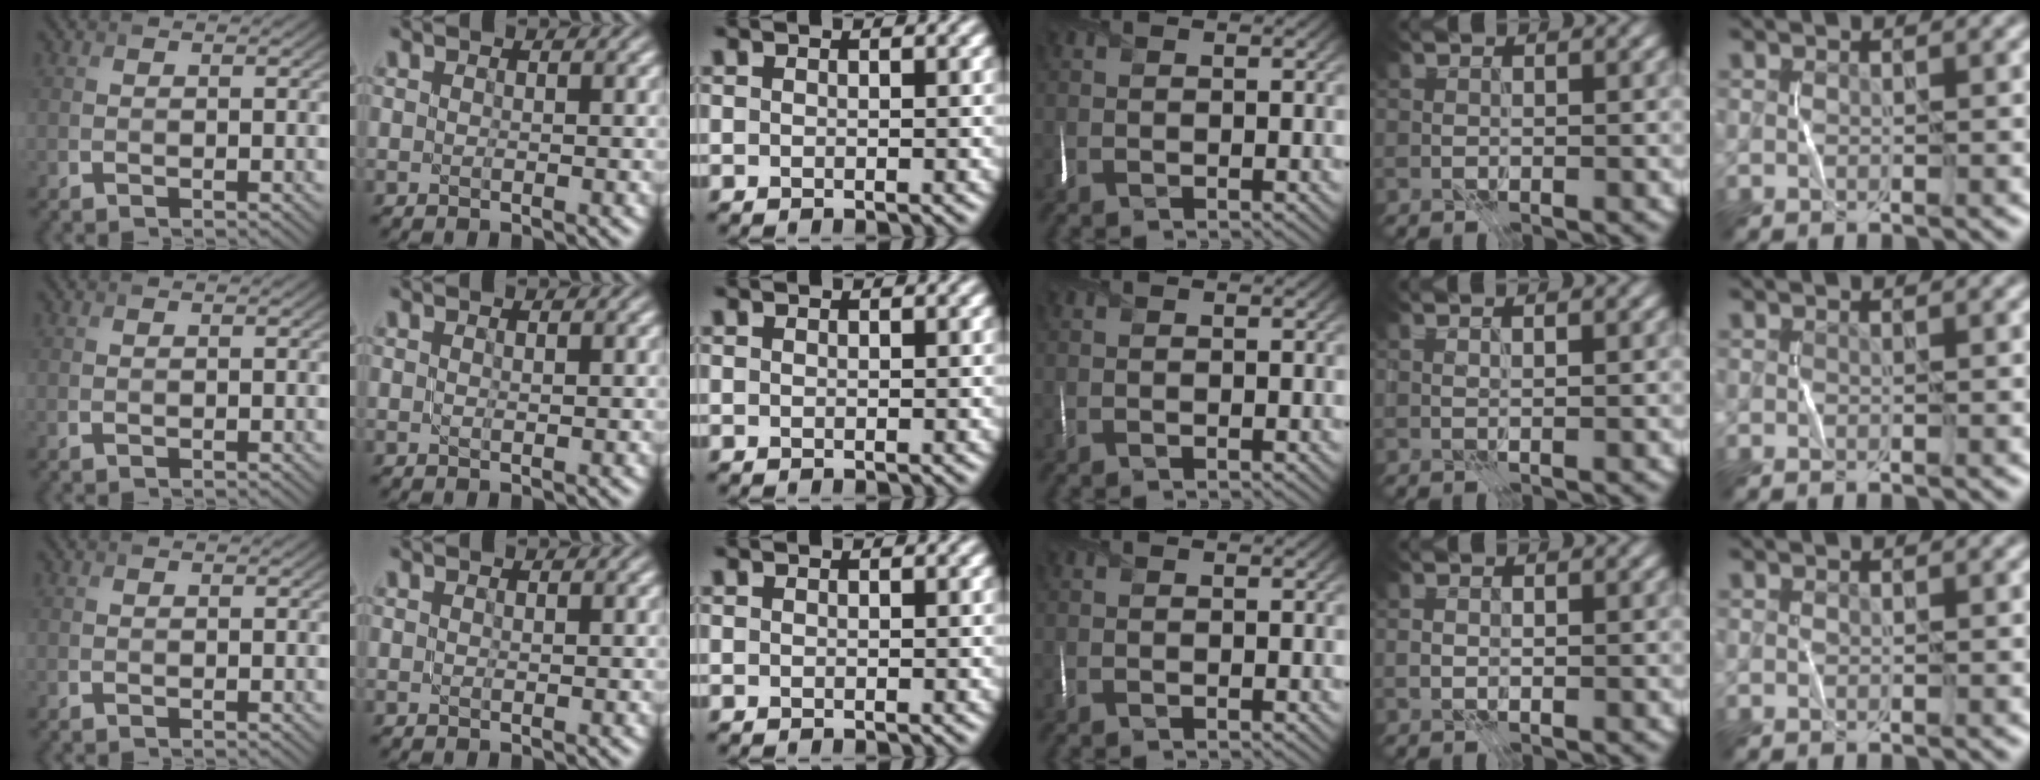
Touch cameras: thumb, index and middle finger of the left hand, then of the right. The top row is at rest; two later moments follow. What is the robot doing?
{"motion": "fold", "object": "scarf"}